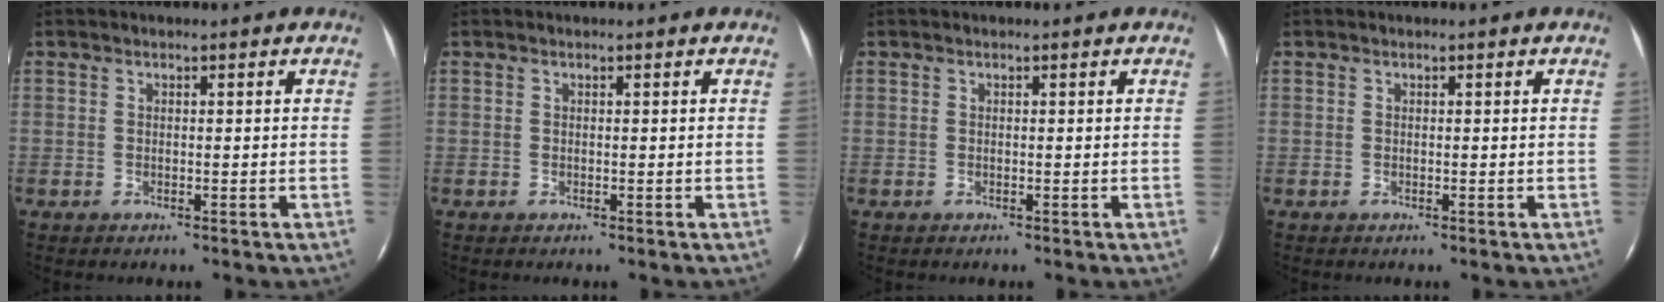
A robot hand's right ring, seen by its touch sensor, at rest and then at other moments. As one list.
[{"total": 0.0}, {"total": 0.0}, {"total": 0.0}]